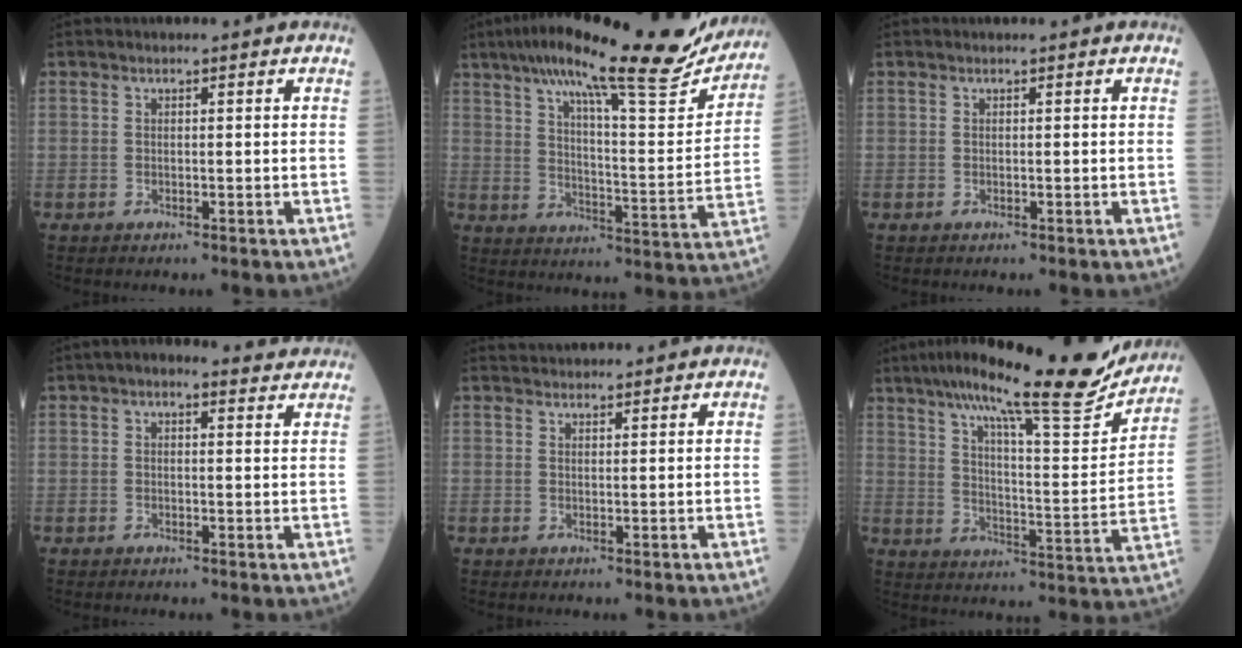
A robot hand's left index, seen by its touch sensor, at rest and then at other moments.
{"total": 24.2, "force": [20.3, 2.4, 12.9], "torque": [-0.203, -0.018, 0.275]}
{"total": 0.0}
{"total": 4.2, "force": [3.2, 1.8, 2.1], "torque": [-0.029, 0.025, 0.036]}
{"total": 3.6, "force": [3.5, 0.5, 0.6], "torque": [-0.008, 0.031, 0.054]}
{"total": 21.9, "force": [18.7, 1.7, 11.2], "torque": [-0.178, -0.021, 0.261]}